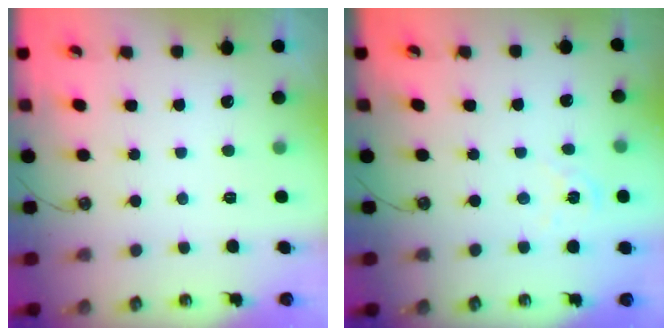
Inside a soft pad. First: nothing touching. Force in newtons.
{"total": 2.1, "press": 2.1, "slide": 0.2}